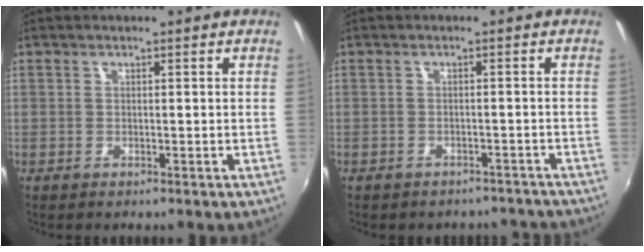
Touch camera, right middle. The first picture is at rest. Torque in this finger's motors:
{"motor_torque": [1.10, -1.04, 0.24, 0.05]}